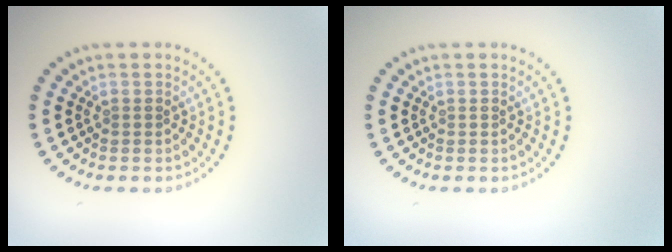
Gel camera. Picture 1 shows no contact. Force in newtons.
{"total": 0.0}